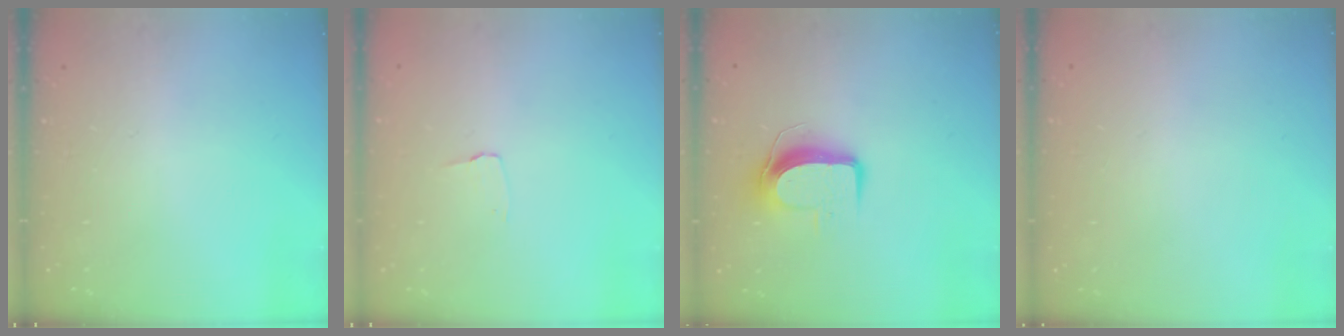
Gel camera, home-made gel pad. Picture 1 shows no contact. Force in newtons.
{"total": 2.6, "press": 2.6, "slide": 0.2}
{"total": 10.0, "press": 10.0, "slide": 1.0}
{"total": 0.0}